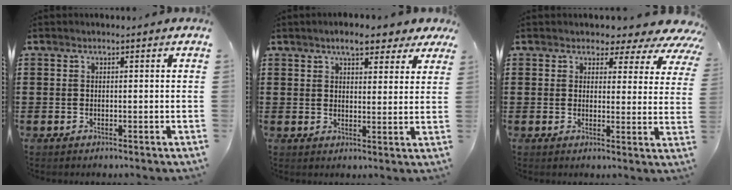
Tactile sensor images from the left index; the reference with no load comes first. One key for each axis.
{"total": 5.9, "fx": 4.8, "fy": 1.8, "fz": 2.9, "tx": -0.054, "ty": -0.006, "tz": 0.084}
{"total": 3.6, "fx": 2.9, "fy": 1.8, "fz": 1.2, "tx": -0.028, "ty": -0.019, "tz": 0.044}